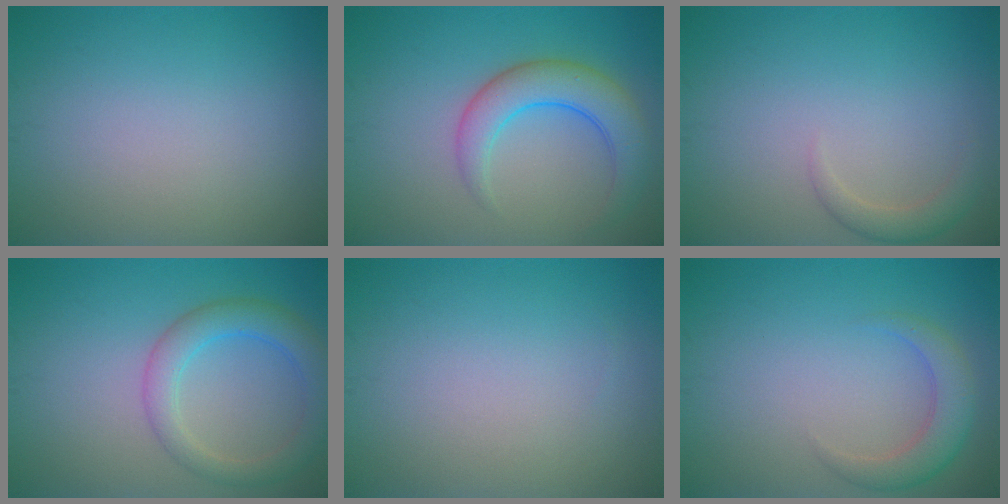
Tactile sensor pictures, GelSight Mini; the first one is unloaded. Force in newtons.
{"total": 4.9, "press": 4.9, "slide": 0.3}
{"total": 1.7, "press": 1.7, "slide": 0.1}
{"total": 4.1, "press": 4.1, "slide": 0.1}
{"total": 0.0}
{"total": 3.0, "press": 3.0, "slide": 0.3}